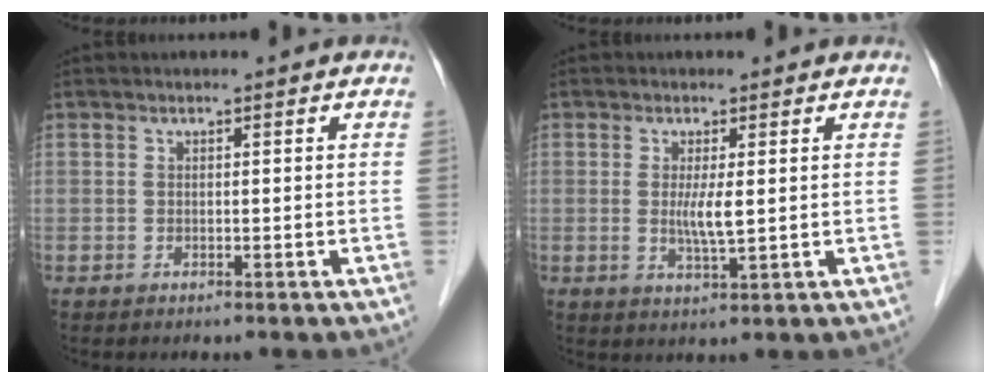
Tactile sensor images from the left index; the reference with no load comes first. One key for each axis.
{"total": 3.5, "fx": 0.3, "fy": 0.3, "fz": 3.5, "tx": -0.070, "ty": -0.007, "tz": 0.008}